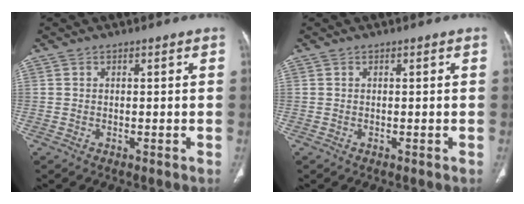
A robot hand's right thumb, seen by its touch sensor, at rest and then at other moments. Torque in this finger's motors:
{"motor_torque": [0.04, -0.02, 0.00, 0.00, 0.02]}